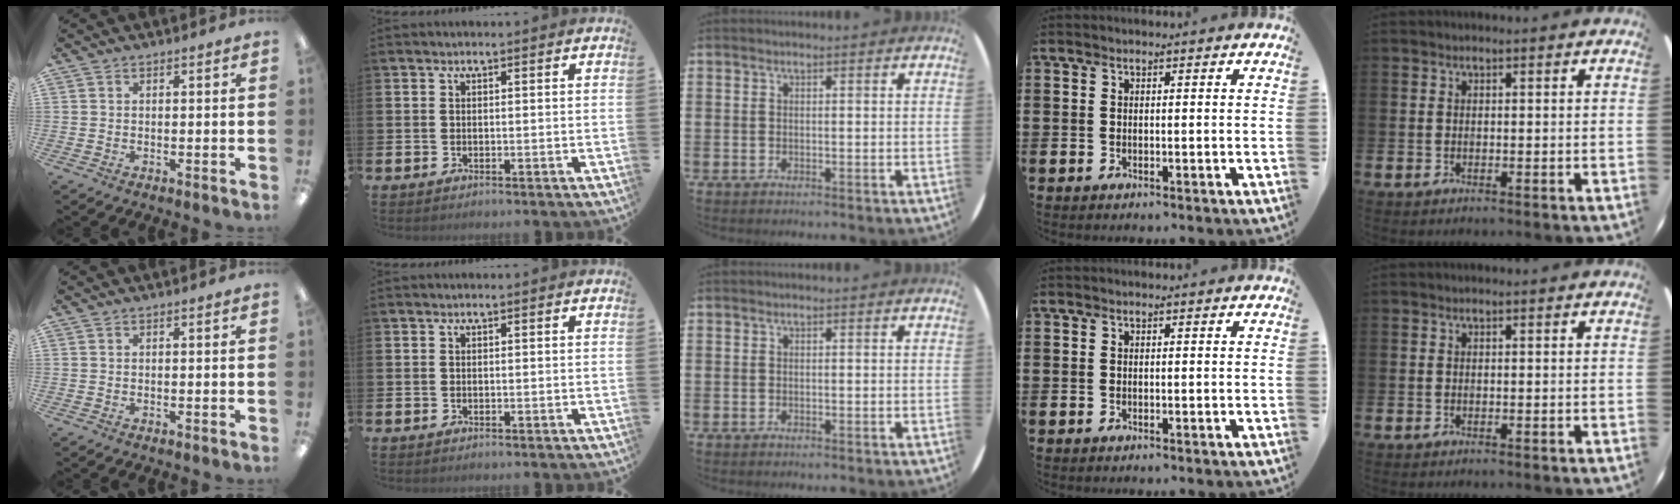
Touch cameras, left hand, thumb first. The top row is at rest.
{}